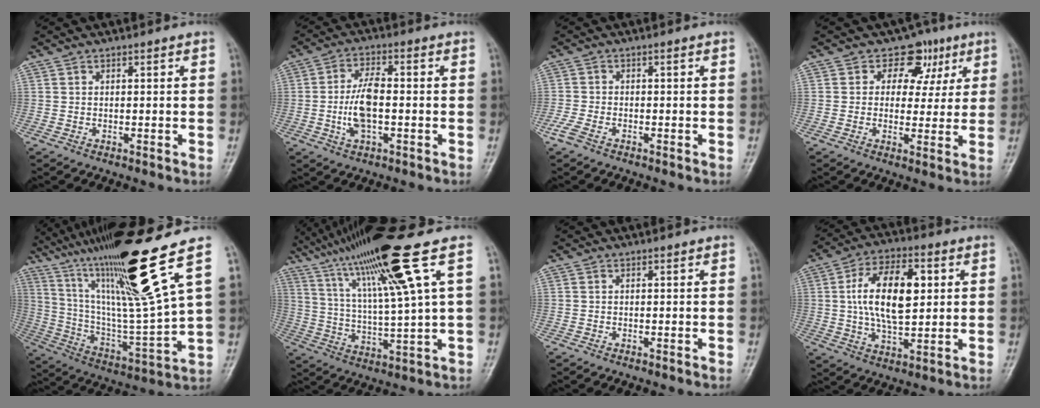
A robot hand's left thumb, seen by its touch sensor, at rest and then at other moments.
{"total": 8.2, "force": [-1.2, 3.6, 7.3], "torque": [-0.146, 0.011, -0.024]}
{"total": 3.4, "force": [-2.1, 1.5, 2.2], "torque": [-0.060, 0.006, -0.043]}
{"total": 8.0, "force": [3.5, 6.5, 3.1], "torque": [0.009, -0.001, 0.042]}
{"total": 24.6, "force": [14.2, 1.0, 20.0], "torque": [-0.343, -0.063, 0.253]}
{"total": 19.0, "force": [9.8, 0.1, 16.3], "torque": [-0.285, -0.019, 0.173]}
{"total": 0.0}
{"total": 14.6, "force": [2.3, 7.4, 12.4], "torque": [-0.210, 0.003, 0.040]}